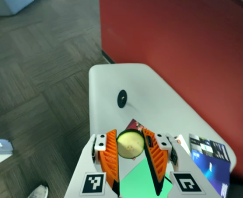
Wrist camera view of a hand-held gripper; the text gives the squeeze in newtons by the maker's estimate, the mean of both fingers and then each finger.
{"total": 11.7, "left": 13.6, "right": 9.9}